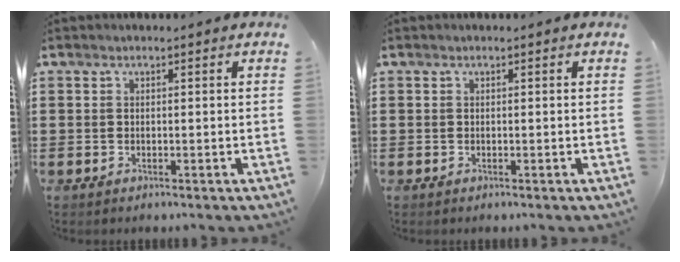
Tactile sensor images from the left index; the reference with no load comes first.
{"total": 0.0}